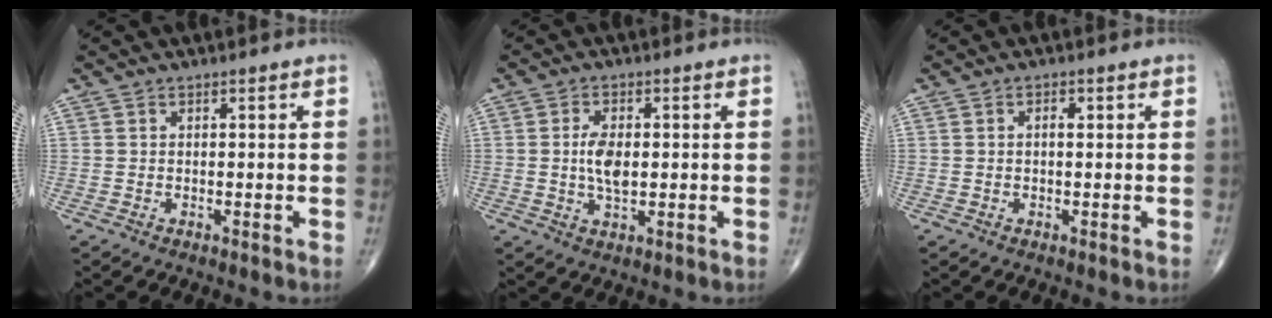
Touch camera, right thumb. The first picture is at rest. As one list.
[{"total": 5.5, "force": [0.1, 2.8, 4.8], "torque": [-0.091, -0.003, 0.001]}, {"total": 1.2, "force": [0.2, 0.6, 1.0], "torque": [-0.017, 0.004, 0.002]}]